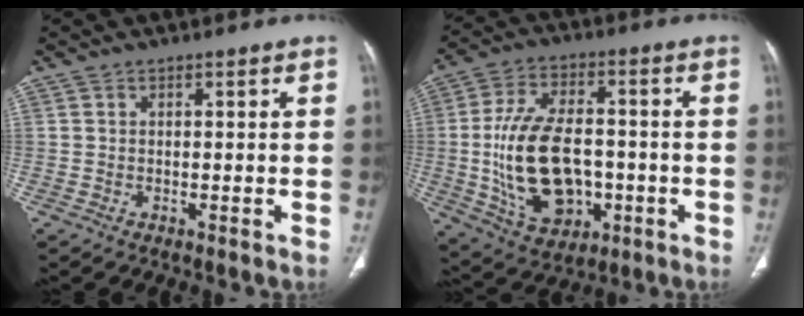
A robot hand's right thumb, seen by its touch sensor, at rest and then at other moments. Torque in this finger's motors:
{"motor_torque": [0.48, 0.76, 2.23, -0.19, 0.66]}